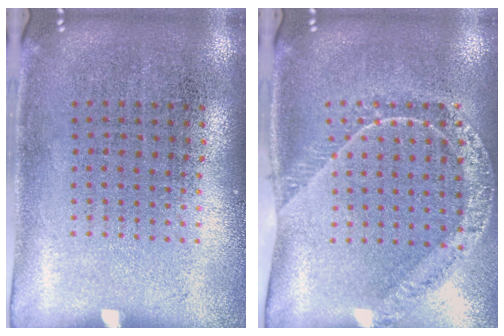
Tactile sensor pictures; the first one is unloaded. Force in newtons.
{"total": 1.4, "press": 1.4, "slide": 0.2}